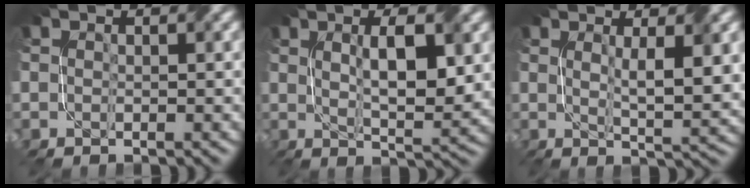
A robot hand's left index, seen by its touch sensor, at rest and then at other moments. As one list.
[{"total": 5.8, "force": [1.3, 1.4, 5.5], "torque": [-0.087, -0.001, 0.026]}, {"total": 4.8, "force": [1.2, 0.9, 4.6], "torque": [-0.078, -0.007, 0.025]}]